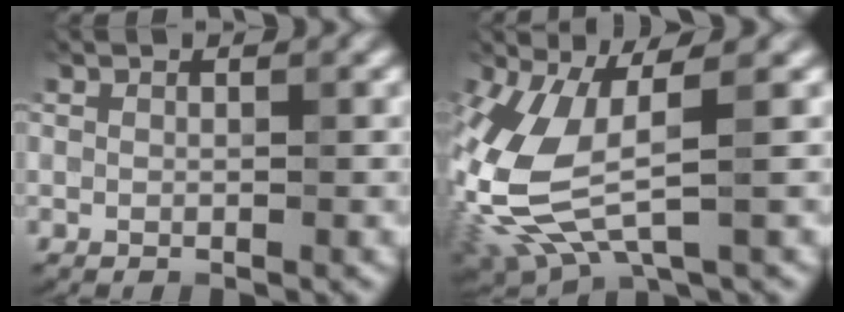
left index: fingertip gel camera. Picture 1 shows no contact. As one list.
[{"total": 8.1, "force": [-1.3, 3.3, 7.3], "torque": [-0.196, -0.013, -0.016]}]